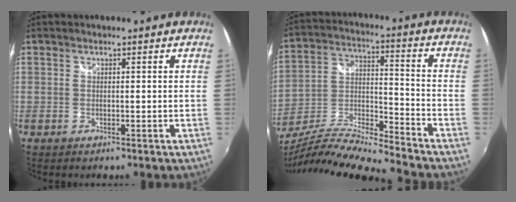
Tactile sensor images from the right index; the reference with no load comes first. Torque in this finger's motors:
{"motor_torque": [0.55, -0.84, 0.05, 0.00]}